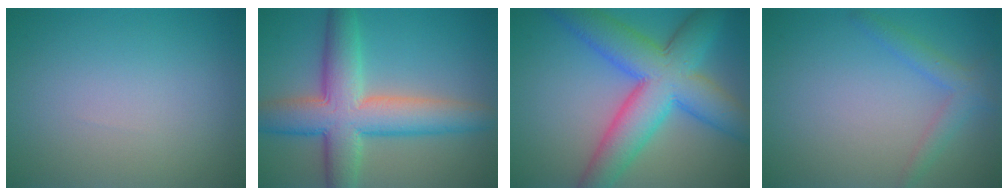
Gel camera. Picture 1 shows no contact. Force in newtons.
{"total": 8.9, "press": 8.9, "slide": 0.3}
{"total": 10.3, "press": 10.3, "slide": 0.4}
{"total": 2.2, "press": 2.2, "slide": 0.0}